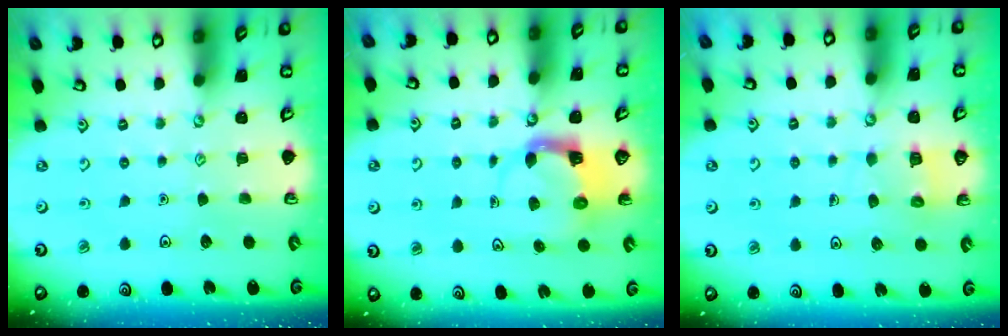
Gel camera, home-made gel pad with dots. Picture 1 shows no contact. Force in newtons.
{"total": 3.9, "press": 3.8, "slide": 0.7}
{"total": 5.3, "press": 5.3, "slide": 0.5}